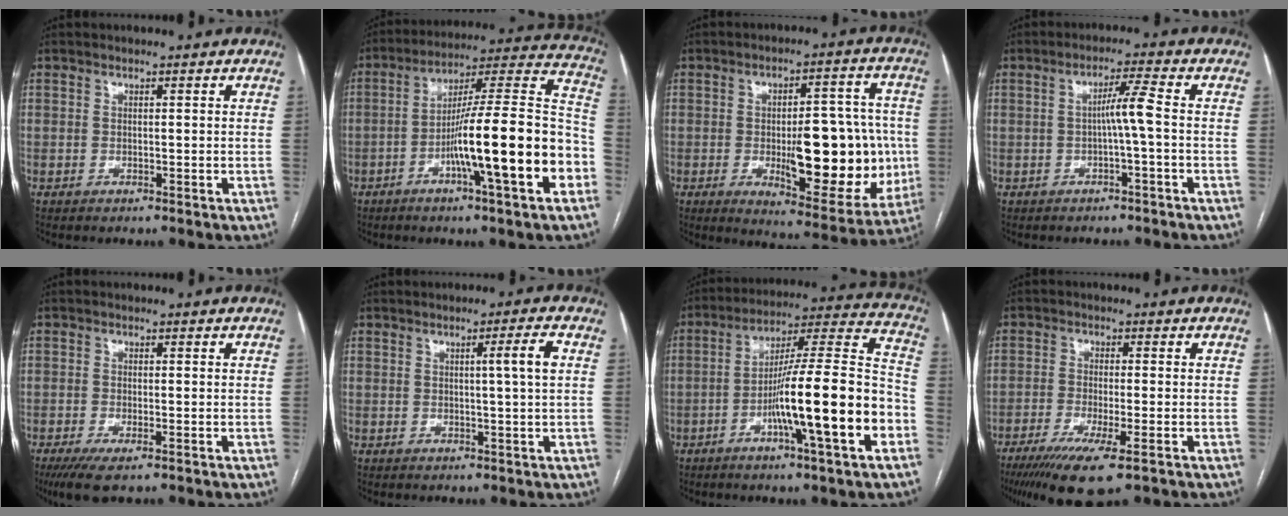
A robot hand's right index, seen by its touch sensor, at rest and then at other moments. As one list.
[{"total": 20.6, "force": [-6.8, 0.9, 19.4], "torque": [-0.264, 0.012, -0.106]}, {"total": 18.3, "force": [-2.5, 6.4, 16.9], "torque": [-0.214, 0.010, -0.018]}, {"total": 4.0, "force": [-0.6, -0.6, 3.9], "torque": [-0.066, 0.010, -0.008]}, {"total": 4.0, "force": [-2.3, 1.0, 3.2], "torque": [-0.051, -0.010, -0.031]}, {"total": 3.2, "force": [0.5, -0.8, 3.1], "torque": [-0.048, 0.000, 0.008]}, {"total": 18.9, "force": [-6.5, 0.4, 17.8], "torque": [-0.269, 0.007, -0.105]}, {"total": 10.1, "force": [-6.3, 1.1, 7.8], "torque": [-0.130, -0.026, -0.099]}]